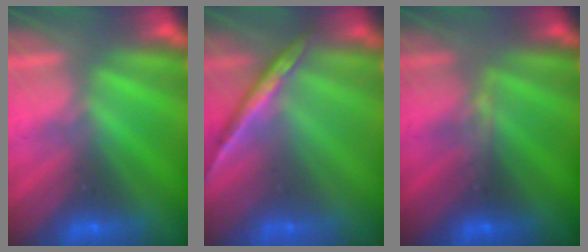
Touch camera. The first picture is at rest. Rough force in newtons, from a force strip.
{"total": 1.5}
{"total": 2.9}